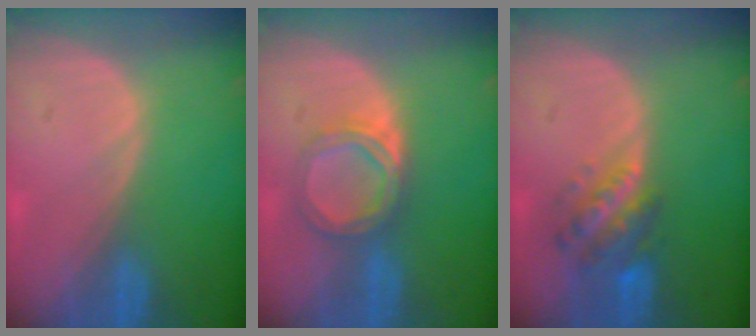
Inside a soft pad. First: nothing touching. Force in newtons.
{"total": 5.1, "press": 5.0, "slide": 1.0}
{"total": 5.9, "press": 5.7, "slide": 1.2}